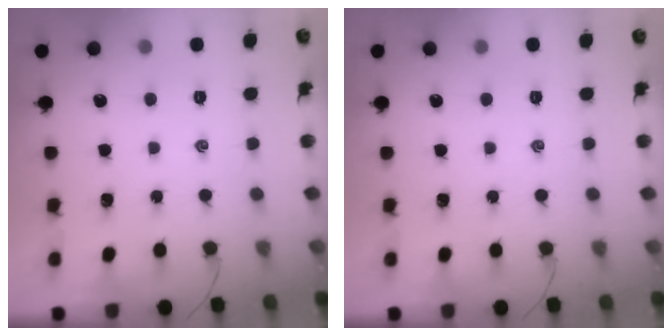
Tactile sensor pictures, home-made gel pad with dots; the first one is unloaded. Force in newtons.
{"total": 0.0}